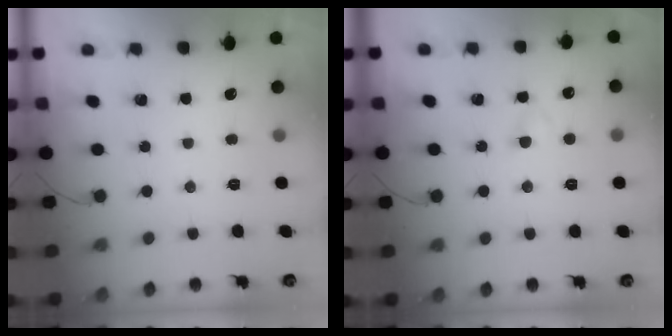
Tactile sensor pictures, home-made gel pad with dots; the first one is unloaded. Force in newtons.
{"total": 2.8, "press": 2.6, "slide": 1.1}